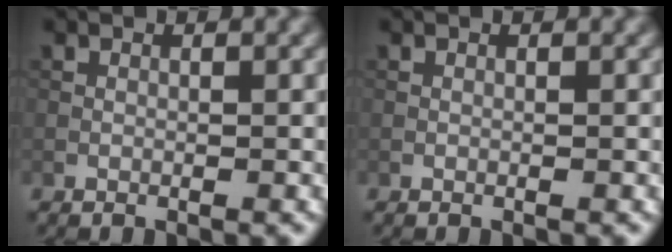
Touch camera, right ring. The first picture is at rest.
{"total": 0.0}